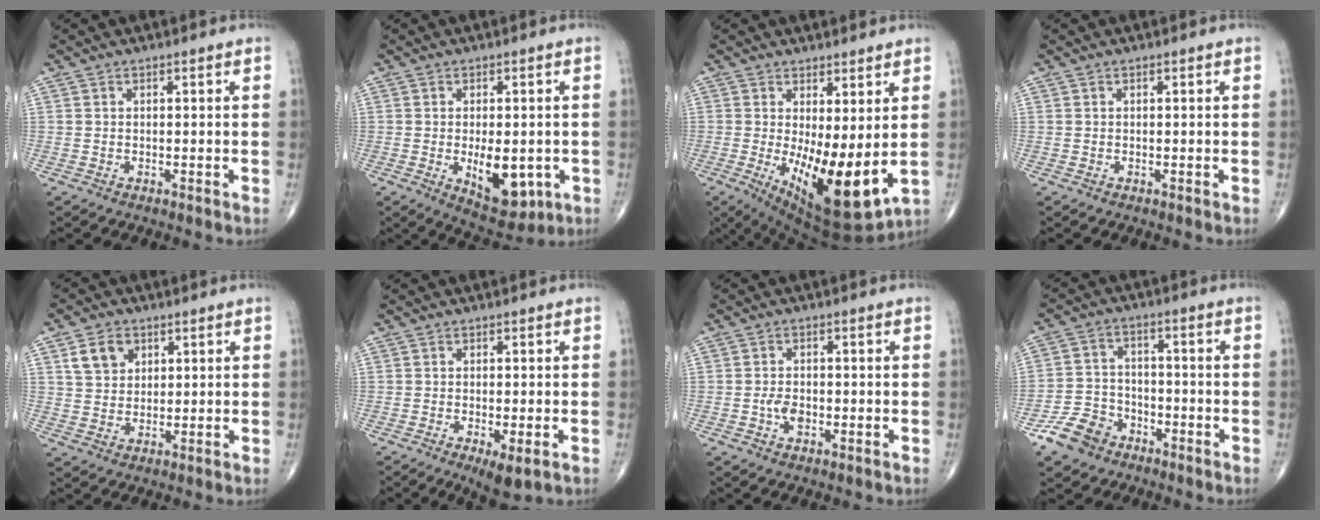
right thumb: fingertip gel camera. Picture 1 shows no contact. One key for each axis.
{"total": 10.2, "fx": -2.1, "fy": 5.2, "fz": 8.5, "tx": -0.101, "ty": -0.012, "tz": -0.017}
{"total": 14.3, "fx": -0.7, "fy": 5.1, "fz": 13.3, "tx": -0.207, "ty": -0.035, "tz": 0.011}
{"total": 0.0}
{"total": 6.2, "fx": 2.7, "fy": 4.7, "fz": 3.0, "tx": -0.033, "ty": -0.009, "tz": 0.050}
{"total": 5.1, "fx": -2.1, "fy": 1.6, "fz": 4.3, "tx": -0.070, "ty": -0.012, "tz": -0.029}
{"total": 3.1, "fx": -0.8, "fy": 1.9, "fz": 2.3, "tx": -0.035, "ty": 0.003, "tz": -0.015}
{"total": 8.1, "fx": -5.1, "fy": 5.7, "fz": 2.5, "tx": -0.029, "ty": 0.033, "tz": -0.099}